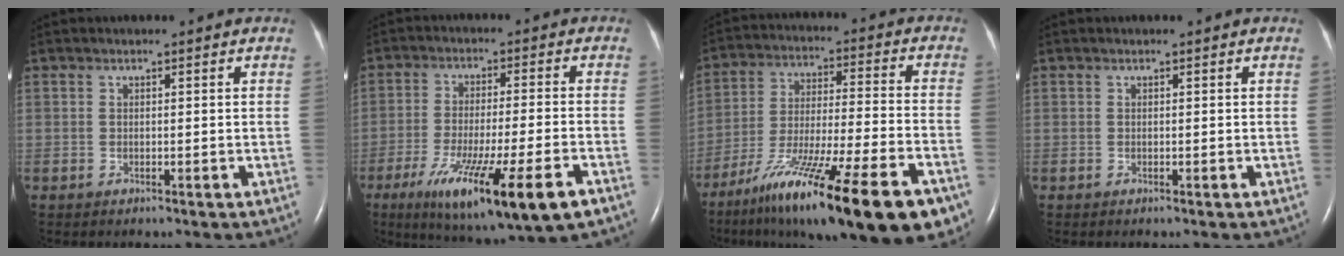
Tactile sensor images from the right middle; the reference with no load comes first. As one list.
[{"total": 17.0, "force": [-8.9, 1.3, 14.4], "torque": [-0.215, -0.049, -0.142]}, {"total": 24.9, "force": [-15.3, 2.7, 19.5], "torque": [-0.265, -0.041, -0.256]}, {"total": 0.0}]